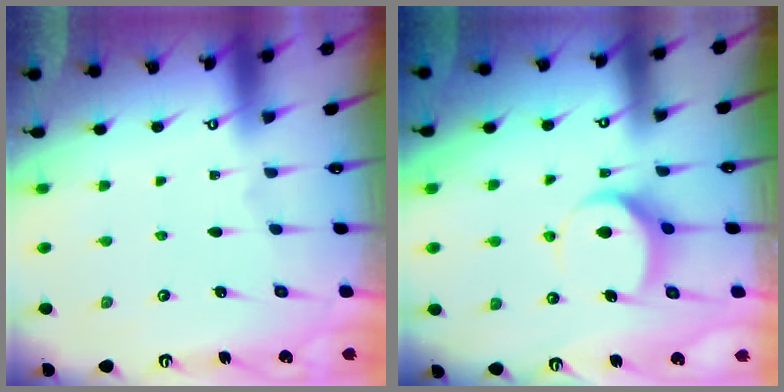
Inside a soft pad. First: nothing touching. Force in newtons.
{"total": 6.9, "press": 6.9, "slide": 0.9}